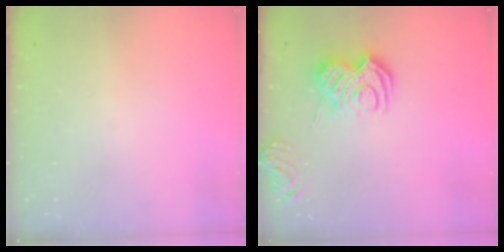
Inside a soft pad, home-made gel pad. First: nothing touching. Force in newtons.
{"total": 10.1, "press": 10.1, "slide": 0.9}